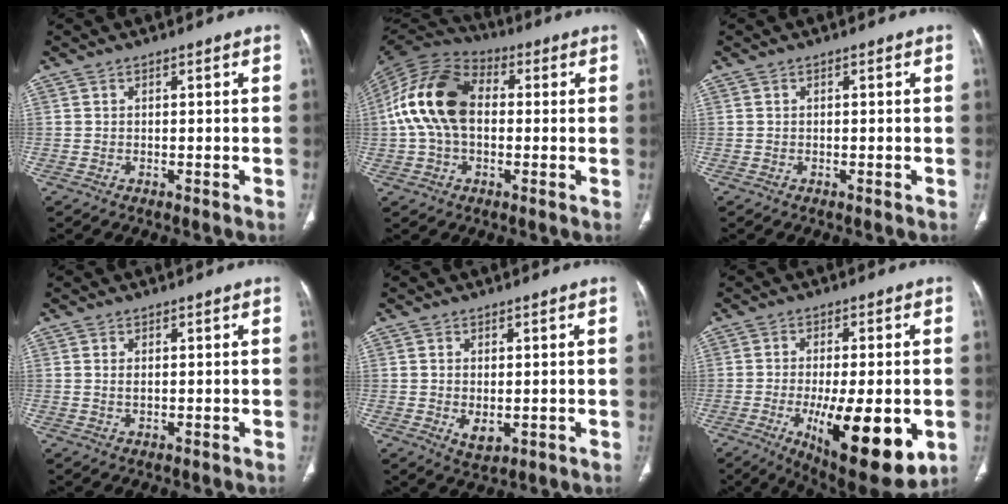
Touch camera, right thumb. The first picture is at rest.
{"total": 15.9, "force": [0.8, 10.4, 12.0], "torque": [-0.233, 0.034, 0.003]}
{"total": 0.0}
{"total": 1.1, "force": [0.3, 0.5, 1.0], "torque": [-0.020, -0.003, 0.009]}
{"total": 3.6, "force": [-0.4, 2.1, 2.8], "torque": [-0.045, -0.009, 0.004]}
{"total": 18.7, "force": [-5.0, 6.6, 16.8], "torque": [-0.231, -0.020, -0.056]}